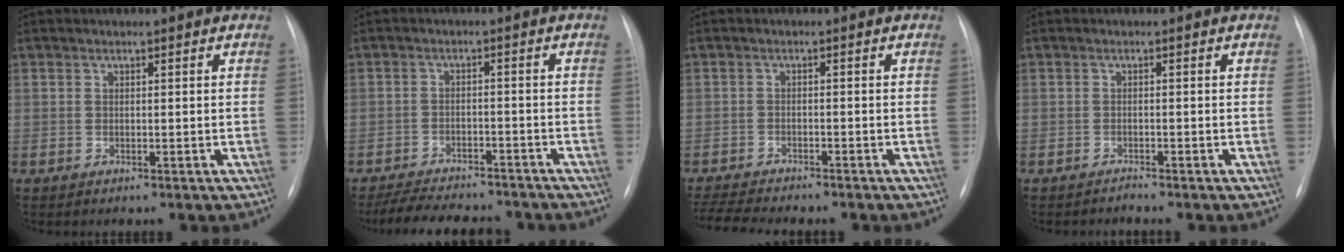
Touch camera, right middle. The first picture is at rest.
{"total": 12.5, "force": [-11.1, 3.6, 4.5], "torque": [-0.079, 0.004, -0.154]}
{"total": 8.4, "force": [-7.6, 1.2, 3.4], "torque": [-0.058, -0.009, -0.115]}
{"total": 0.8, "force": [-0.7, -0.1, -0.2], "torque": [0.002, -0.005, -0.009]}